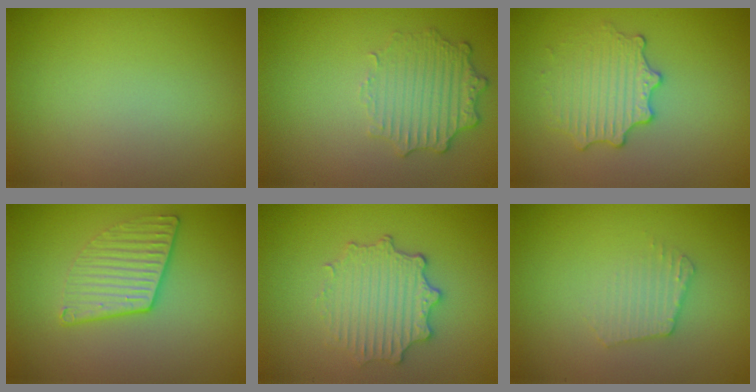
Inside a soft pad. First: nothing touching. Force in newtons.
{"total": 2.9, "press": 2.4, "slide": 1.6}
{"total": 2.9, "press": 2.8, "slide": 0.9}
{"total": 2.8, "press": 2.3, "slide": 1.6}
{"total": 4.0, "press": 3.5, "slide": 1.8}
{"total": 2.1, "press": 2.0, "slide": 0.4}